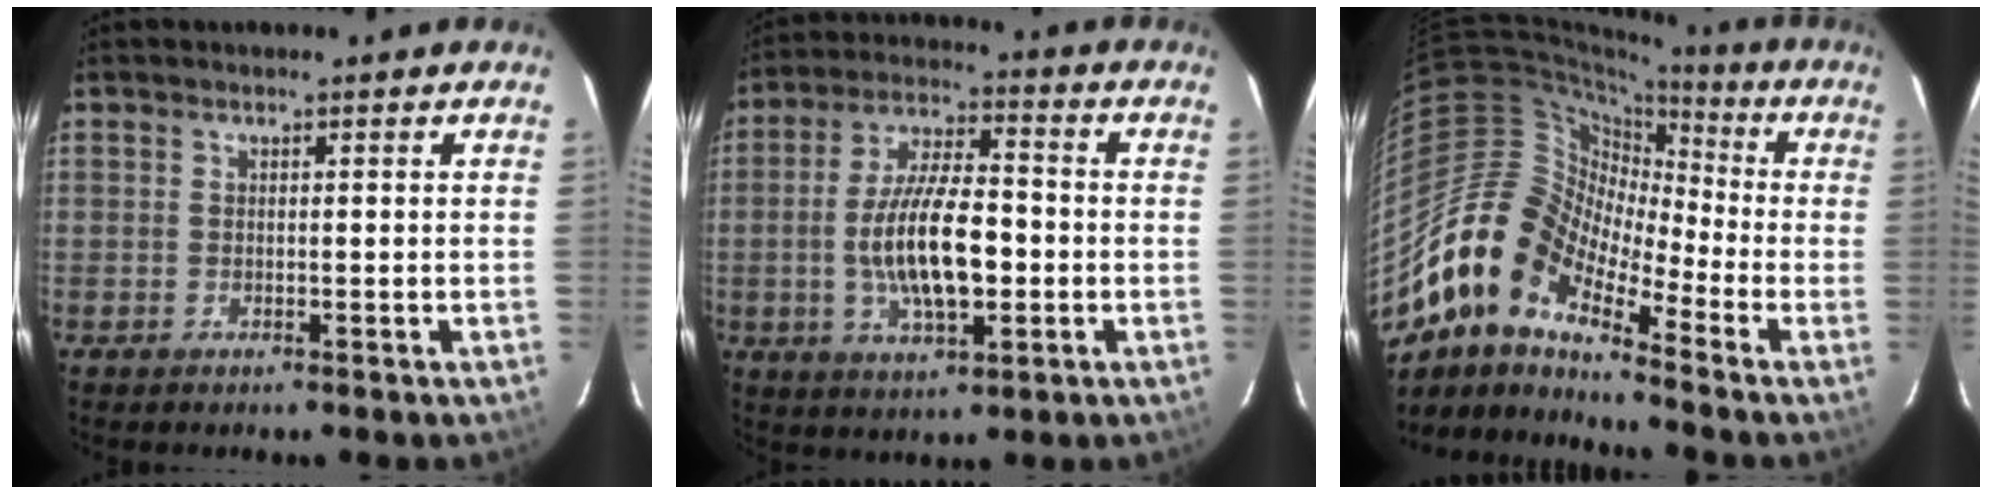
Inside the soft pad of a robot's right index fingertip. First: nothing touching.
{"total": 14.4, "force": [-2.2, 5.2, 13.2], "torque": [-0.254, -0.001, -0.034]}
{"total": 15.3, "force": [-10.4, 6.6, 9.0], "torque": [-0.149, 0.003, -0.219]}